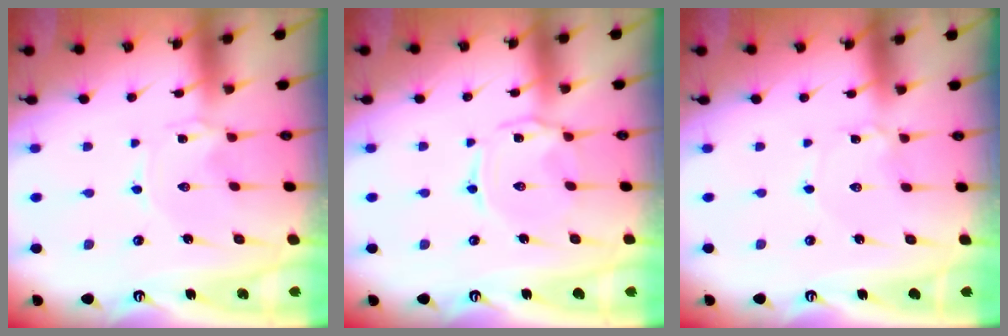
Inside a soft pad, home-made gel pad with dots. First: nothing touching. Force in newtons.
{"total": 2.7, "press": 2.7, "slide": 0.4}
{"total": 1.6, "press": 1.6, "slide": 0.1}